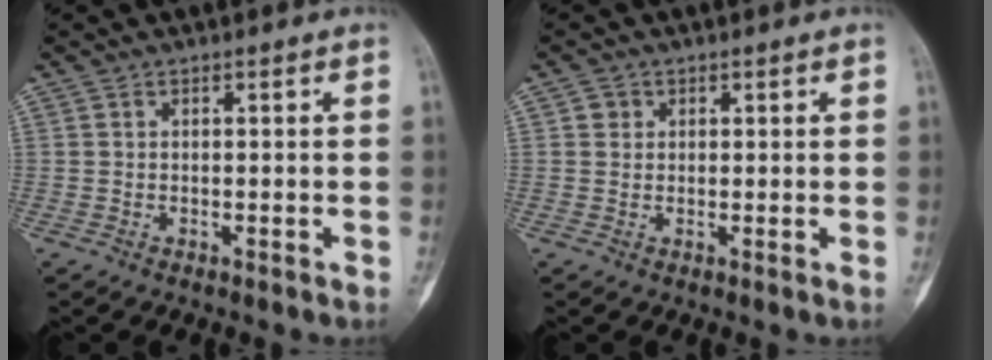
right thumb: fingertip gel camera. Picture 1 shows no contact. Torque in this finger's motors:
{"motor_torque": [0.17, 0.24, -0.18, -0.02, 0.03]}